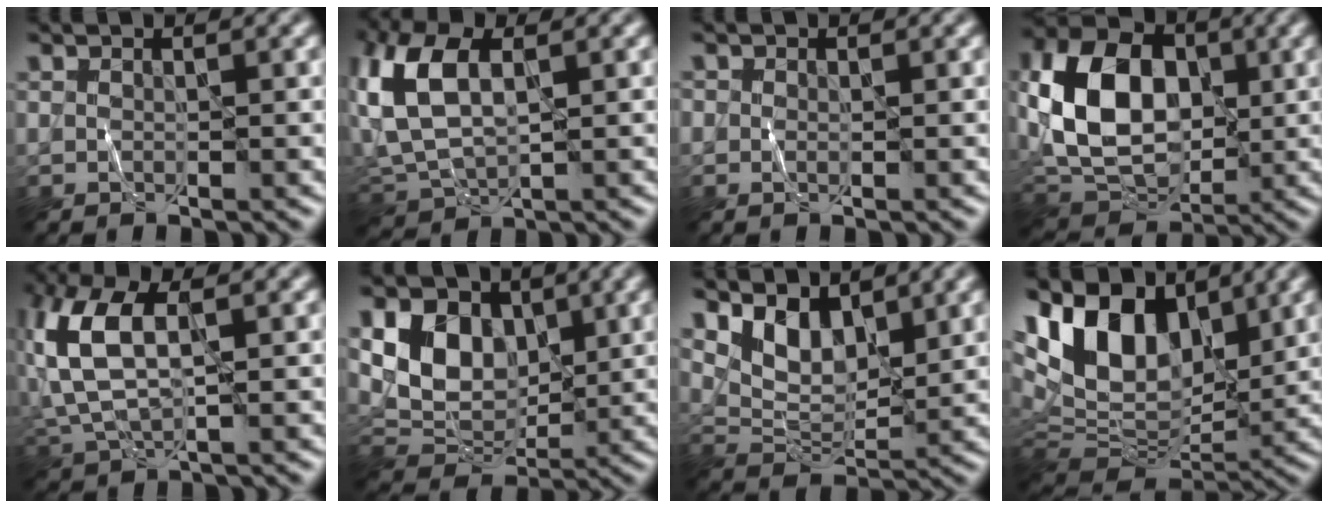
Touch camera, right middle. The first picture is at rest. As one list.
[{"total": 7.3, "force": [1.7, 4.2, 5.7], "torque": [-0.139, 0.009, 0.028]}, {"total": 0.6, "force": [0.0, 0.4, 0.4], "torque": [-0.005, -0.001, -0.002]}, {"total": 11.3, "force": [1.2, 7.9, 8.1], "torque": [-0.166, 0.009, 0.017]}, {"total": 7.2, "force": [1.0, 3.6, 6.2], "torque": [-0.150, 0.013, 0.017]}, {"total": 6.9, "force": [2.0, 5.1, 4.1], "torque": [-0.078, -0.006, 0.033]}, {"total": 4.3, "force": [2.6, 2.3, 2.6], "torque": [-0.058, -0.013, 0.048]}, {"total": 11.5, "force": [5.4, 6.8, 7.6], "torque": [-0.154, 0.013, 0.093]}]